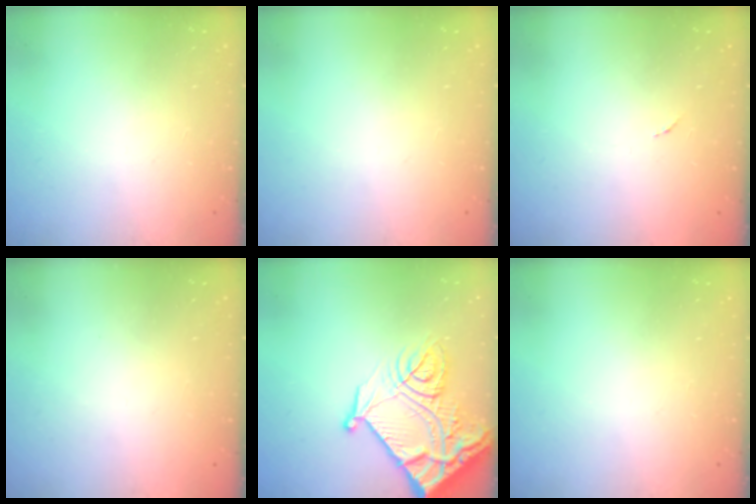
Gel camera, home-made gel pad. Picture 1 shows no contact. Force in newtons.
{"total": 0.0}
{"total": 3.3, "press": 3.3, "slide": 0.2}
{"total": 1.5, "press": 1.5, "slide": 0.1}
{"total": 22.5, "press": 22.3, "slide": 2.7}
{"total": 0.0}